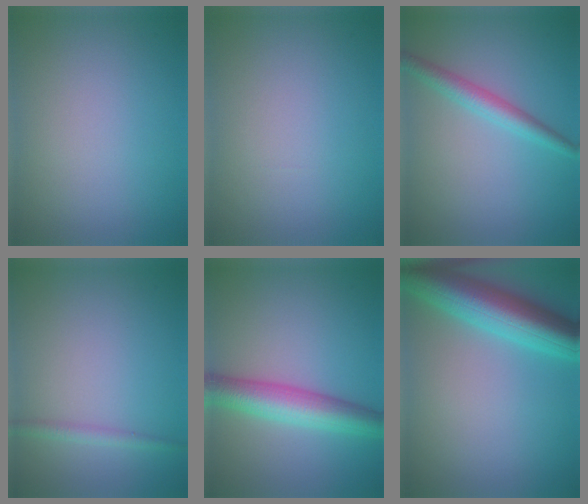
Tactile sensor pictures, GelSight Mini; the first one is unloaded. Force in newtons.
{"total": 0.0}
{"total": 2.6, "press": 2.6, "slide": 0.0}
{"total": 1.3, "press": 1.3, "slide": 0.0}
{"total": 6.0, "press": 6.0, "slide": 0.2}
{"total": 8.6, "press": 8.6, "slide": 0.4}